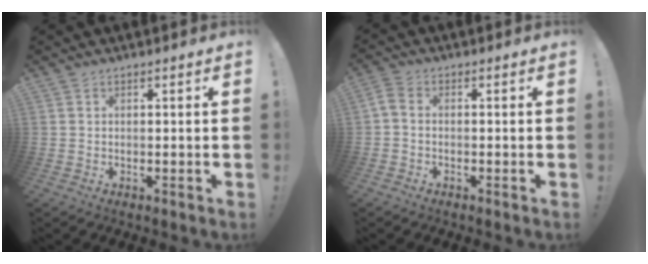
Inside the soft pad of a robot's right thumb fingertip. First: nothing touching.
{"total": 2.3, "force": [-0.7, 1.3, 1.8], "torque": [-0.040, 0.002, -0.012]}